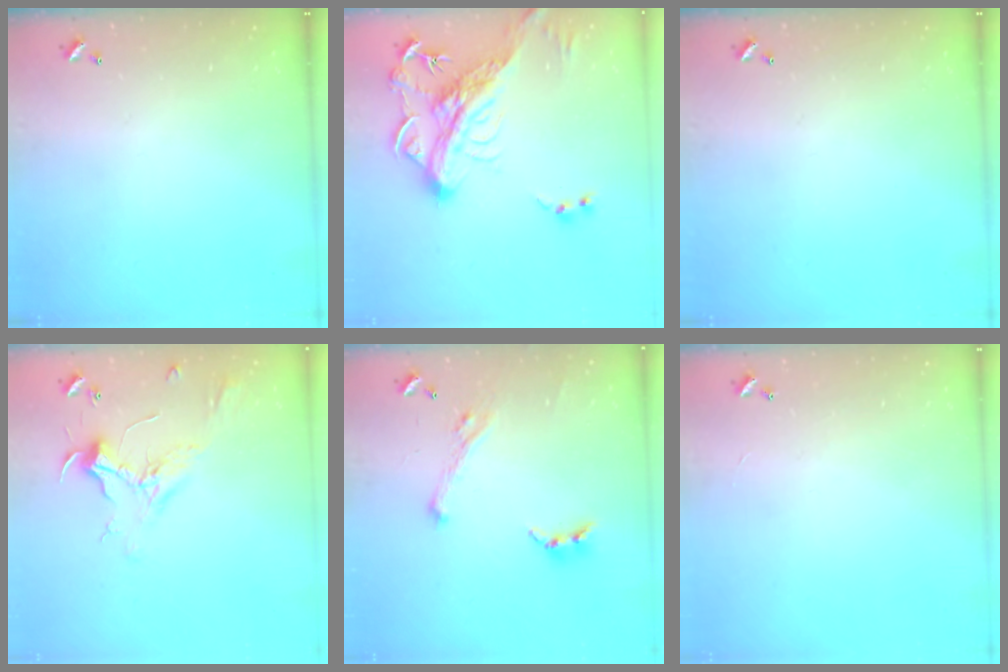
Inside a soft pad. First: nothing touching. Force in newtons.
{"total": 8.0, "press": 7.8, "slide": 1.3}
{"total": 0.0}
{"total": 2.3, "press": 2.2, "slide": 0.9}
{"total": 2.7, "press": 2.7, "slide": 0.4}
{"total": 1.3, "press": 1.2, "slide": 0.5}